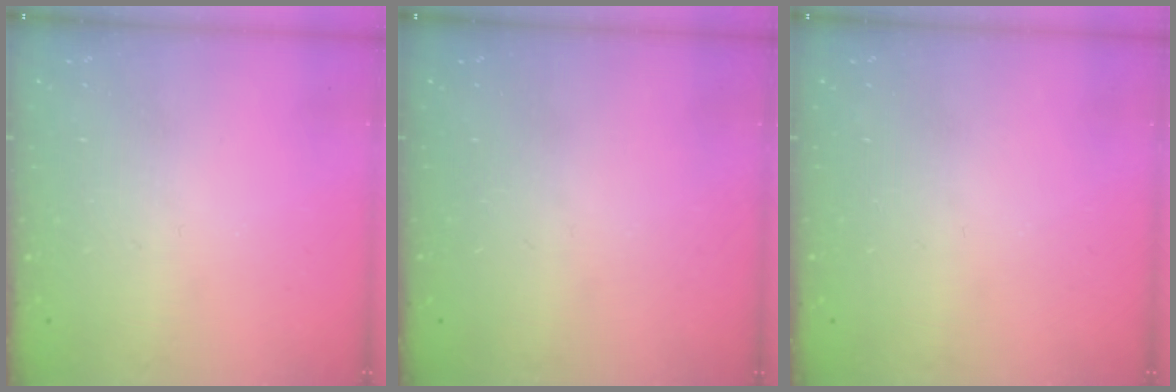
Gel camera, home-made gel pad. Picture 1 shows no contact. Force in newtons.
{"total": 0.0}
{"total": 0.0}